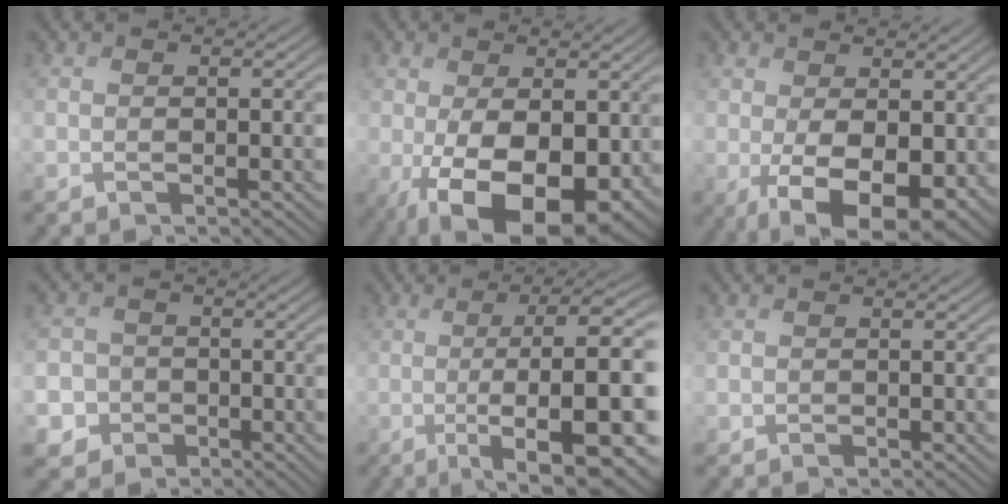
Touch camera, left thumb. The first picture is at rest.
{"total": 14.0, "force": [-3.4, 7.8, 11.1], "torque": [-0.187, -0.032, -0.040]}
{"total": 9.8, "force": [-1.5, 5.6, 7.9], "torque": [-0.145, -0.027, -0.012]}
{"total": 5.4, "force": [-1.9, 4.9, 1.1], "torque": [-0.033, -0.005, -0.058]}
{"total": 16.7, "force": [-2.1, 5.1, 15.8], "torque": [-0.204, -0.008, -0.017]}
{"total": 0.6, "force": [0.1, 0.6, 0.1], "torque": [-0.004, -0.006, 0.007]}